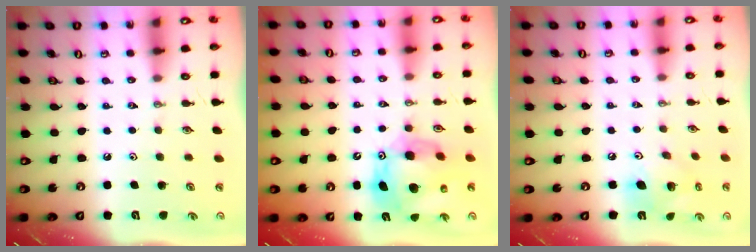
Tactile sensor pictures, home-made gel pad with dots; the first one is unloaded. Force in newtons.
{"total": 16.5, "press": 16.4, "slide": 1.7}
{"total": 12.2, "press": 12.0, "slide": 2.3}